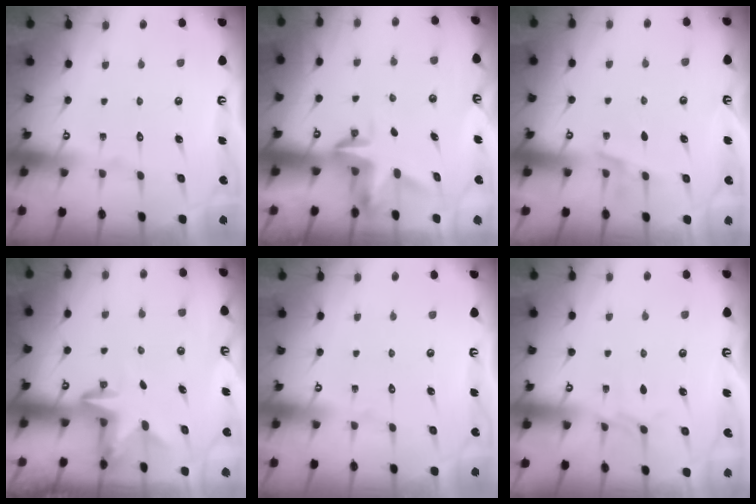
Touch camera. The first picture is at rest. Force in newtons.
{"total": 3.3, "press": 3.2, "slide": 0.4}
{"total": 5.2, "press": 4.6, "slide": 2.4}
{"total": 2.9, "press": 2.9, "slide": 0.5}
{"total": 0.0}
{"total": 4.2, "press": 4.1, "slide": 0.6}